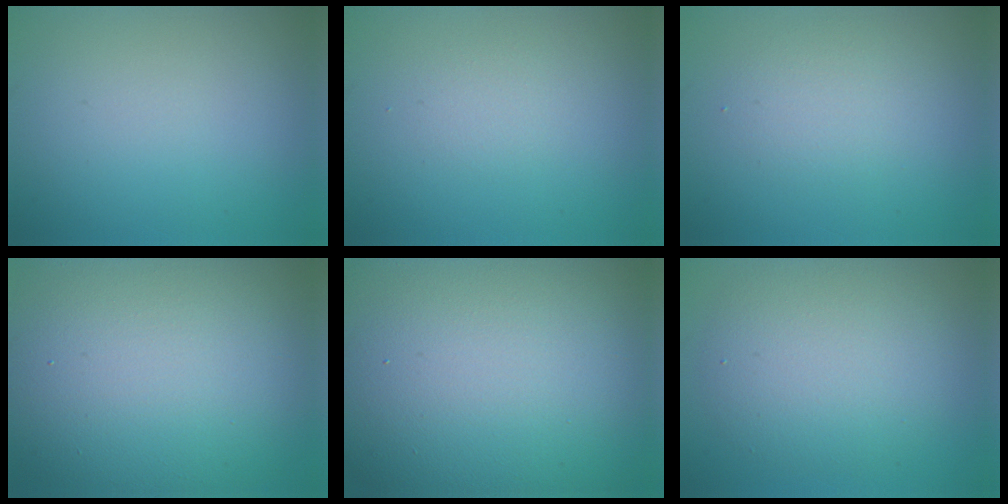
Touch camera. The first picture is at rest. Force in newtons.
{"total": 1.1, "press": 1.1, "slide": 0.1}
{"total": 1.9, "press": 1.9, "slide": 0.0}
{"total": 16.5, "press": 16.4, "slide": 1.1}
{"total": 23.8, "press": 23.8, "slide": 0.7}
{"total": 5.9, "press": 5.8, "slide": 0.5}